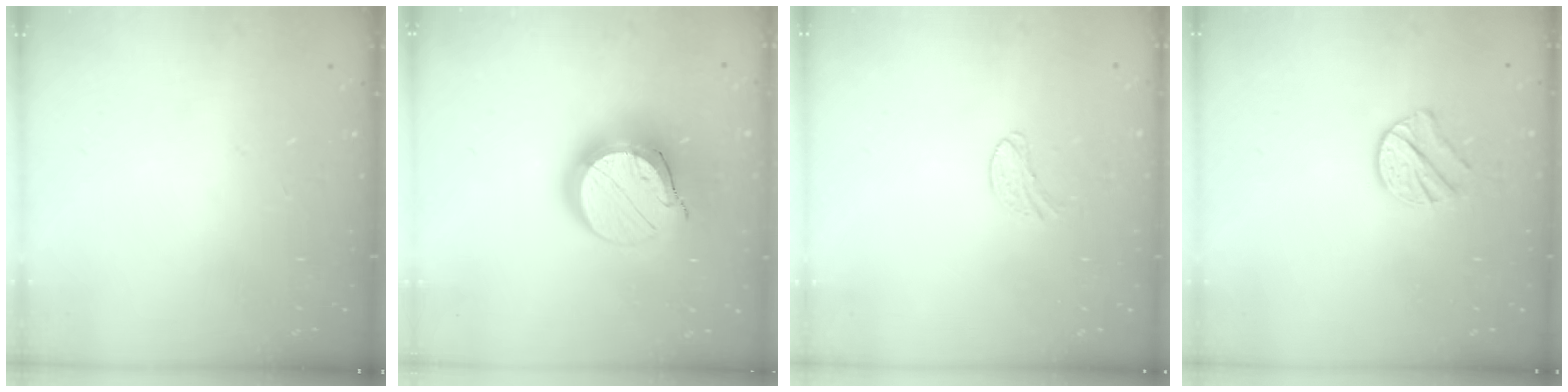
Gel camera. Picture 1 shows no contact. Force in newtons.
{"total": 18.5, "press": 18.5, "slide": 1.3}
{"total": 5.3, "press": 5.3, "slide": 0.5}
{"total": 7.8, "press": 7.8, "slide": 0.1}